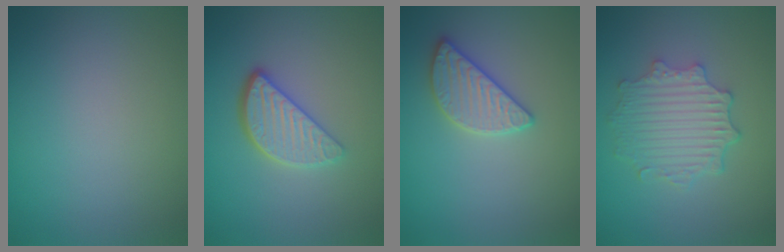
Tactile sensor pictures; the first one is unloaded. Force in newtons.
{"total": 3.9, "press": 3.1, "slide": 2.4}
{"total": 2.8, "press": 2.8, "slide": 0.2}
{"total": 4.7, "press": 3.7, "slide": 2.8}